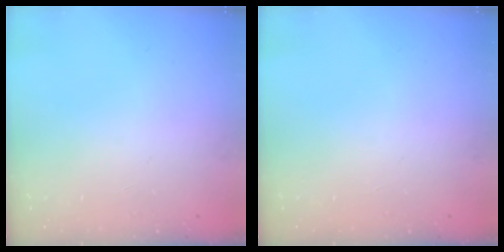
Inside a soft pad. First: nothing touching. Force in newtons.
{"total": 0.0}